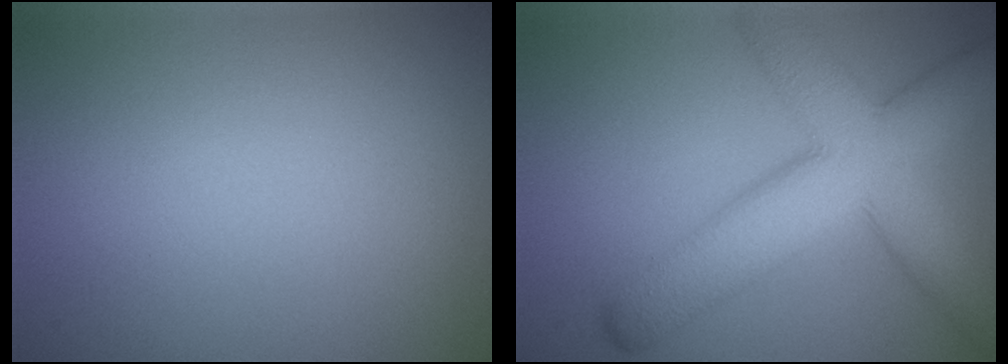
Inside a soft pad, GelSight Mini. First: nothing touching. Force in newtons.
{"total": 9.0, "press": 9.0, "slide": 0.4}